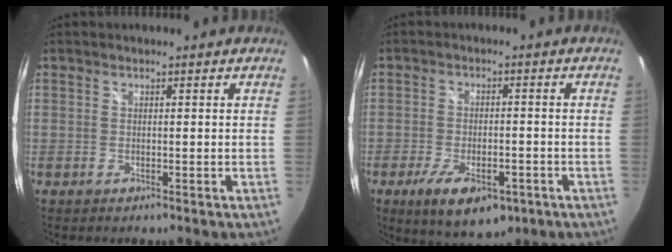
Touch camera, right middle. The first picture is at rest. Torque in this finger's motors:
{"motor_torque": [1.37, -0.77, 0.57, 0.15]}